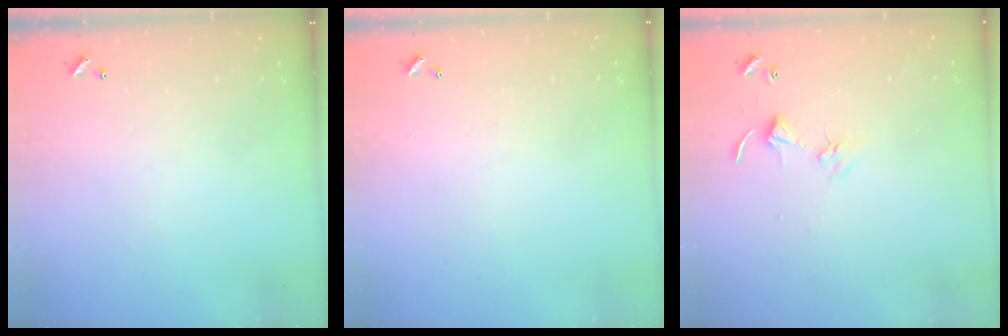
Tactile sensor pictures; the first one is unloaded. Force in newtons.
{"total": 0.6, "press": 0.2, "slide": 0.6}
{"total": 4.2, "press": 4.2, "slide": 0.5}